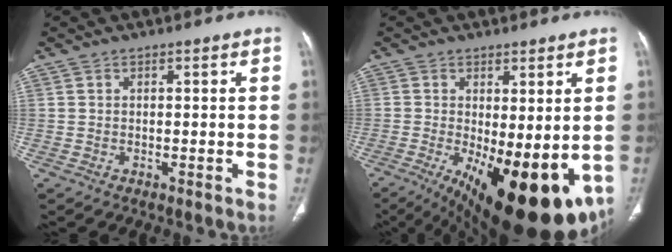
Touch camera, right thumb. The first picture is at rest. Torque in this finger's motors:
{"motor_torque": [0.06, 1.87, 1.18, 0.66, 0.59]}